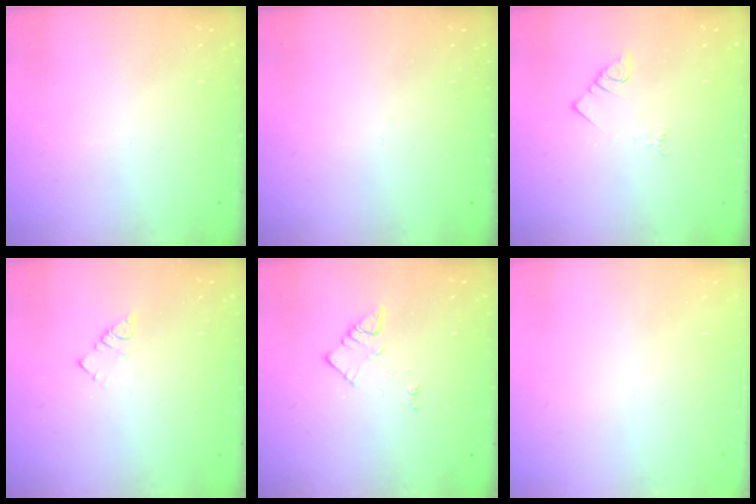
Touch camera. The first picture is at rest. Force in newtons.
{"total": 0.0}
{"total": 2.3, "press": 2.3, "slide": 0.4}
{"total": 2.5, "press": 2.5, "slide": 0.1}
{"total": 2.7, "press": 2.6, "slide": 0.4}
{"total": 1.5, "press": 1.5, "slide": 0.1}